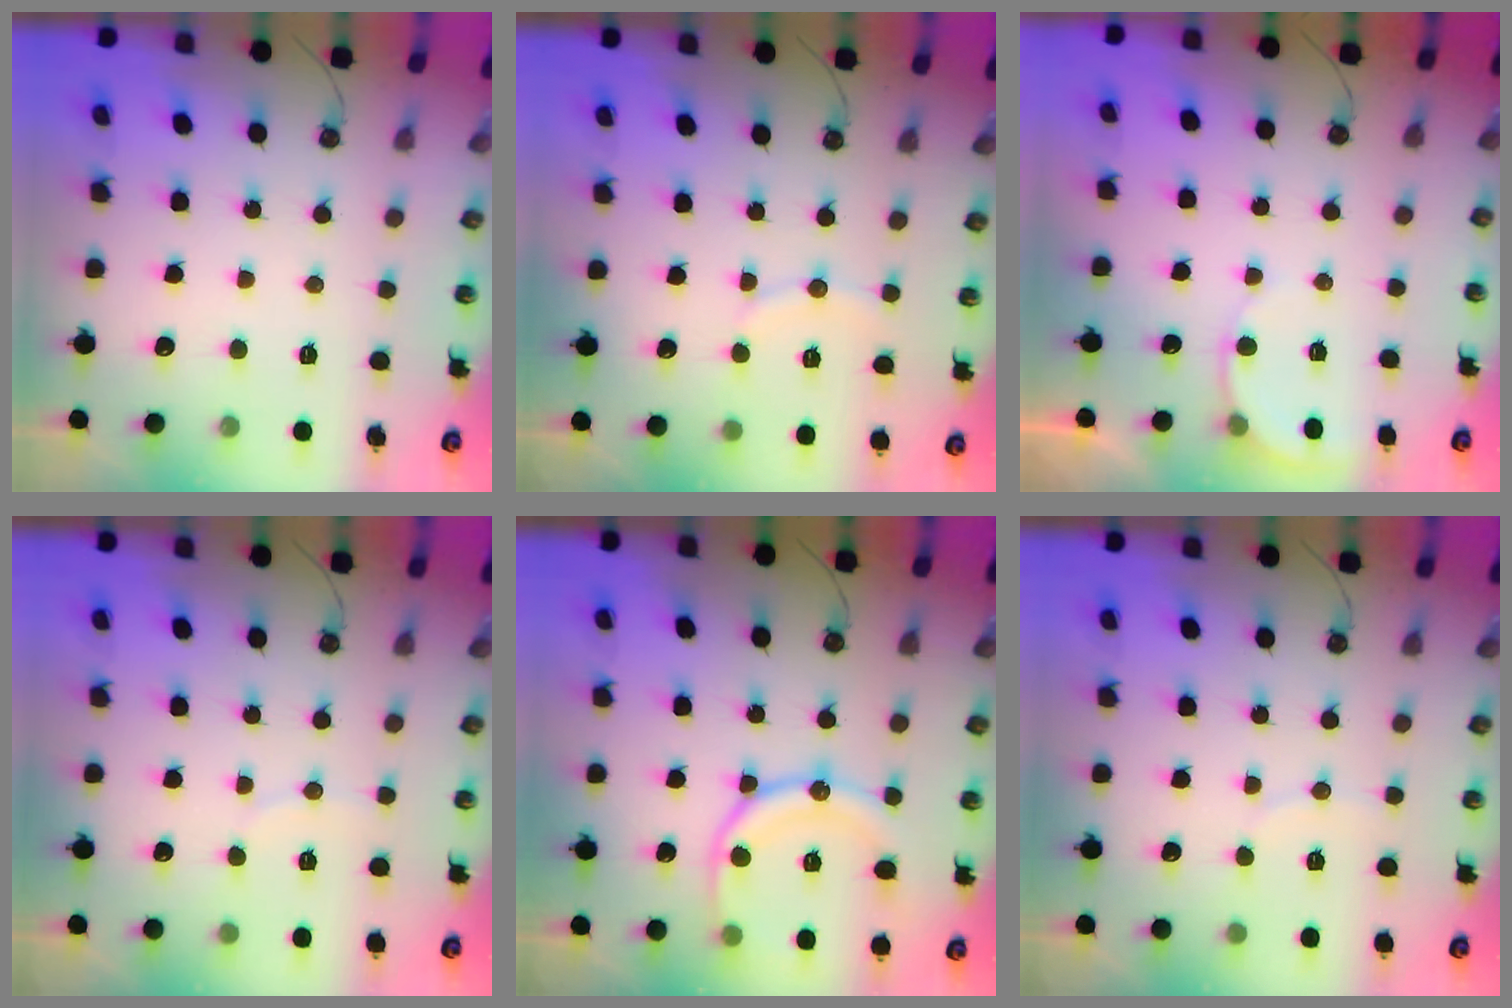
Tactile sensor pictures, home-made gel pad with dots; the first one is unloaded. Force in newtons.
{"total": 6.1, "press": 6.1, "slide": 0.1}
{"total": 3.8, "press": 3.8, "slide": 0.4}
{"total": 2.5, "press": 2.5, "slide": 0.3}
{"total": 15.4, "press": 15.3, "slide": 1.8}
{"total": 2.5, "press": 2.5, "slide": 0.3}